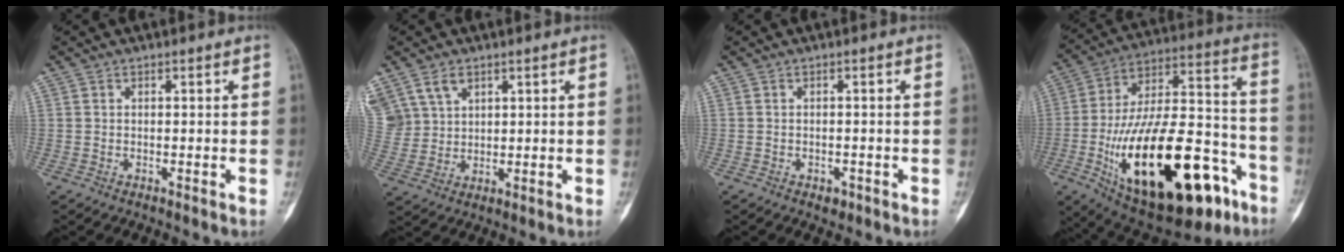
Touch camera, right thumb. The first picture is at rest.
{"total": 12.0, "force": [6.1, 8.9, 5.4], "torque": [-0.125, 0.006, 0.134]}
{"total": 1.6, "force": [-0.9, 1.1, 0.8], "torque": [-0.004, 0.004, -0.009]}
{"total": 35.1, "force": [-14.3, 14.8, 28.5], "torque": [-0.457, 0.053, -0.210]}